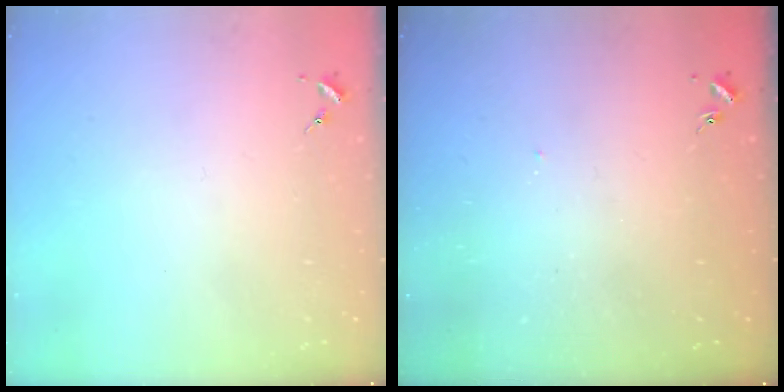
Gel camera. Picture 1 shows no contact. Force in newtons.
{"total": 2.7, "press": 2.7, "slide": 0.1}